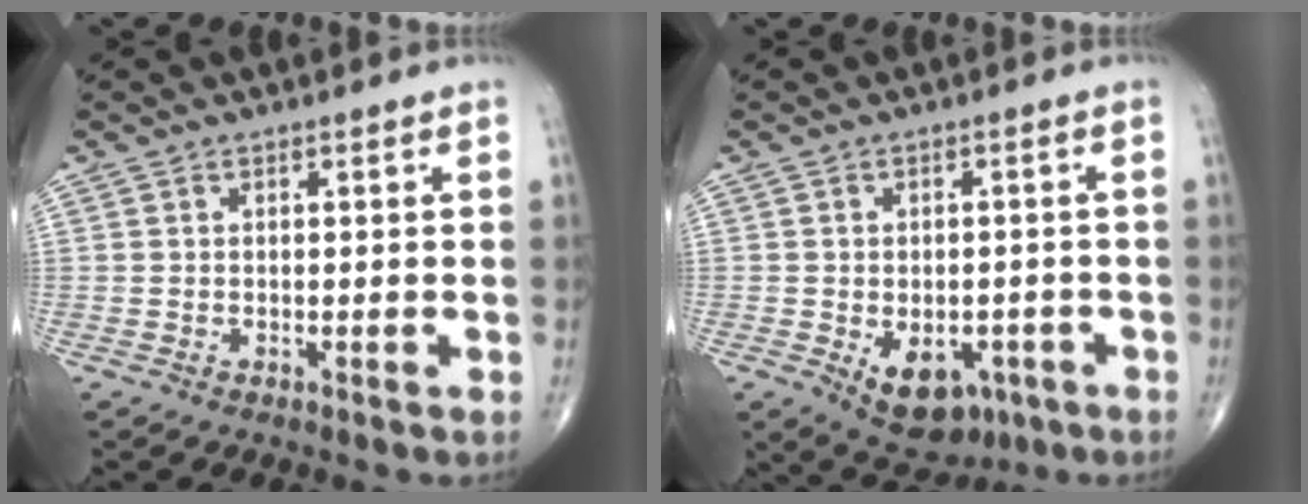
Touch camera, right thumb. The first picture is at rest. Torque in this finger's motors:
{"motor_torque": [-0.12, 0.41, 0.36, 0.19, 0.04]}